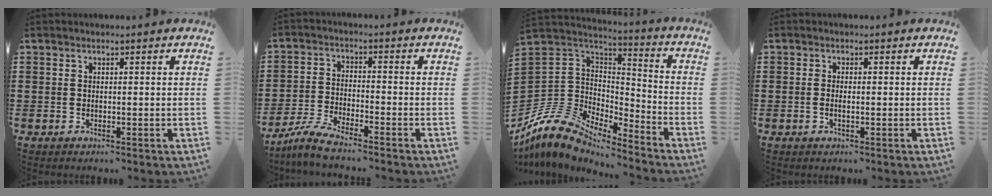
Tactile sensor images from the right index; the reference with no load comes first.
{"total": 5.0, "force": [-4.6, -0.3, 2.0], "torque": [-0.052, -0.013, -0.091]}
{"total": 9.7, "force": [-7.6, 5.1, 3.2], "torque": [-0.112, 0.002, -0.158]}
{"total": 0.9, "force": [-0.2, 0.3, 0.9], "torque": [-0.017, -0.001, -0.004]}